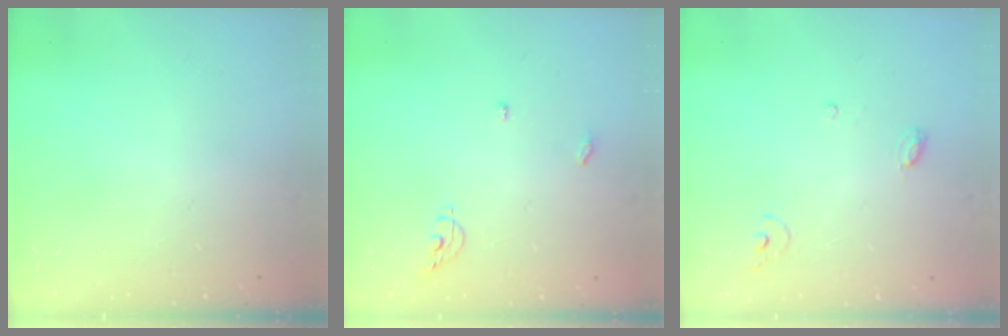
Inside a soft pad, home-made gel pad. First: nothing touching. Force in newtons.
{"total": 5.9, "press": 5.9, "slide": 0.2}
{"total": 3.8, "press": 3.8, "slide": 0.2}